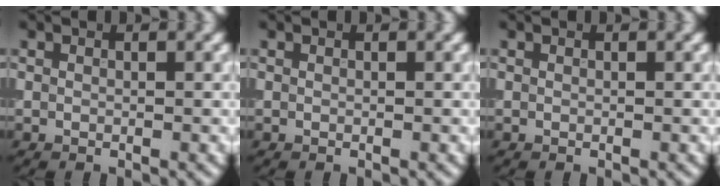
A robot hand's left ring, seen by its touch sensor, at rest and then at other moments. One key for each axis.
{"total": 0.0}
{"total": 0.0}